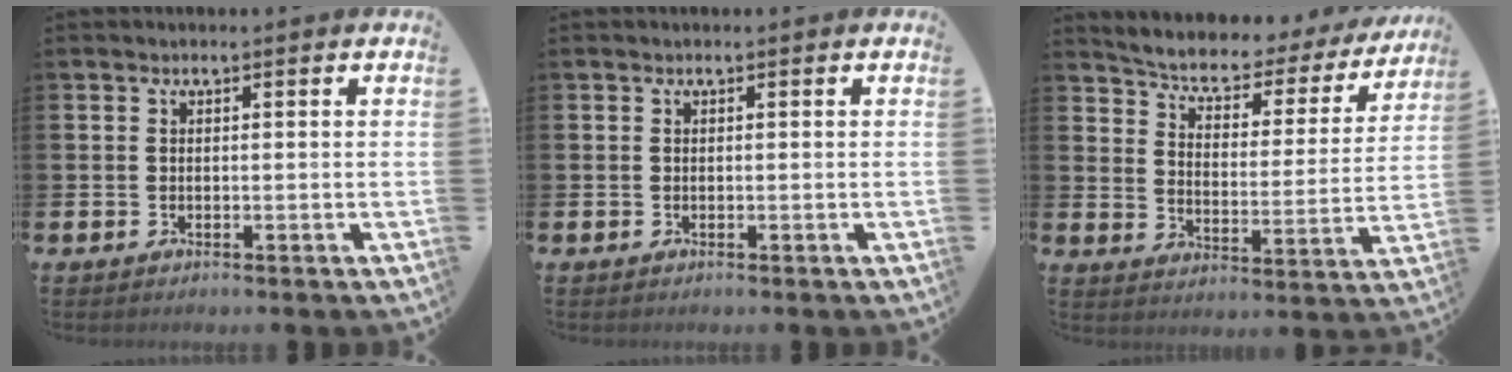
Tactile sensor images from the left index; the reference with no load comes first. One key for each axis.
{"total": 0.0}
{"total": 5.3, "fx": 4.7, "fy": 1.9, "fz": 1.5, "tx": -0.054, "ty": -0.038, "tz": 0.072}